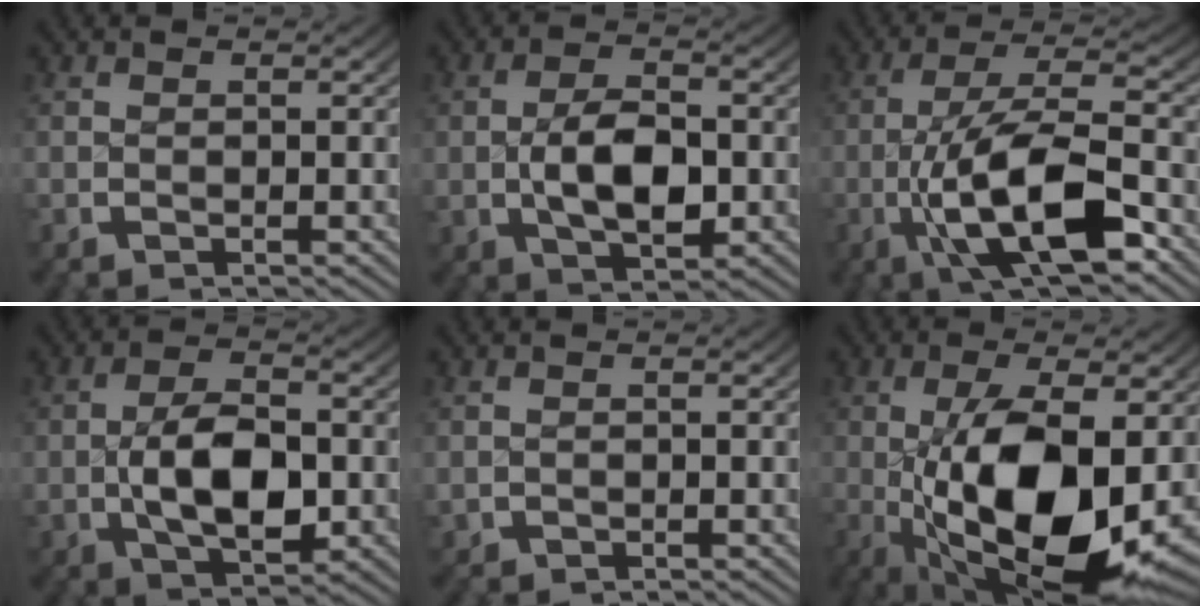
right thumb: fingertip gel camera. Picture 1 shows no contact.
{"total": 6.4, "force": [-0.4, 3.8, 5.1], "torque": [-0.104, -0.019, 0.006]}
{"total": 11.0, "force": [-2.0, 4.8, 9.7], "torque": [-0.187, -0.030, -0.020]}
{"total": 7.5, "force": [-0.6, 4.5, 6.1], "torque": [-0.125, -0.024, 0.005]}
{"total": 0.9, "force": [0.1, 0.9, 0.2], "torque": [-0.004, -0.005, 0.007]}
{"total": 17.6, "force": [-3.0, 9.0, 14.8], "torque": [-0.265, -0.058, -0.011]}